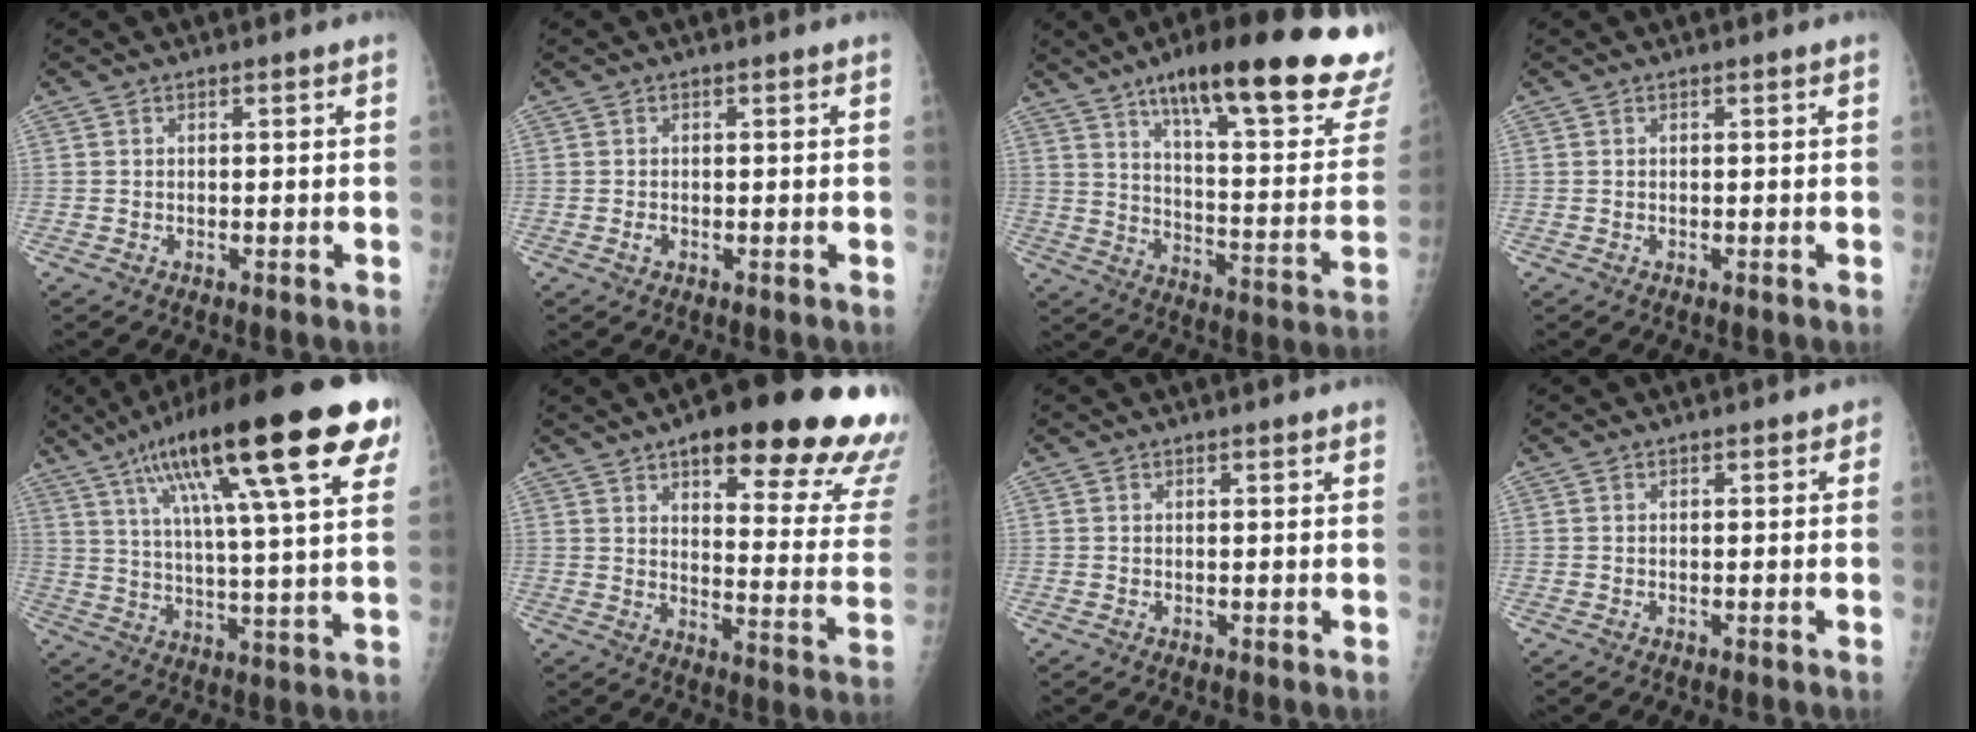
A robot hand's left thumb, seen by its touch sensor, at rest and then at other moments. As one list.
[{"total": 0.8, "force": [-0.3, 0.5, 0.5], "torque": [-0.009, -0.001, -0.006]}, {"total": 30.3, "force": [20.1, 6.6, 21.7], "torque": [-0.258, -0.067, 0.283]}, {"total": 0.0}, {"total": 28.6, "force": [14.6, 5.8, 23.9], "torque": [-0.378, -0.004, 0.226]}, {"total": 26.7, "force": [16.8, 7.2, 19.5], "torque": [-0.201, -0.067, 0.216]}, {"total": 0.9, "force": [0.6, 0.3, 0.6], "torque": [-0.007, -0.001, 0.007]}, {"total": 0.8, "force": [0.2, 0.7, 0.4], "torque": [0.010, 0.003, -0.004]}]